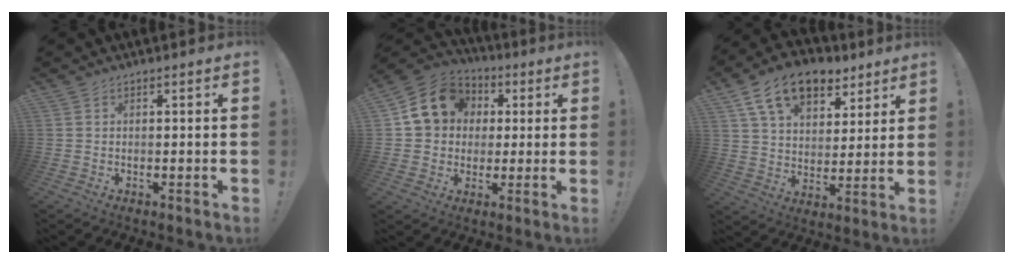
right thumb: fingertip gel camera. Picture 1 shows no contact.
{"total": 14.6, "force": [3.8, 12.4, 6.6], "torque": [-0.085, 0.000, 0.079]}
{"total": 16.2, "force": [9.6, 9.7, 8.8], "torque": [-0.142, -0.048, 0.178]}